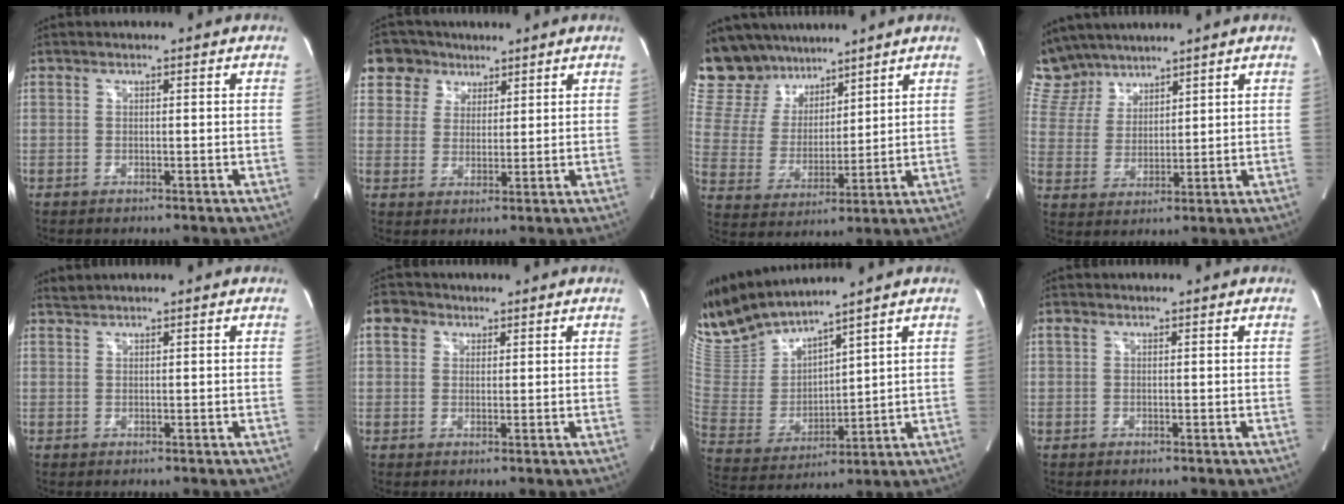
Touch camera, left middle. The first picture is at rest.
{"total": 6.7, "force": [4.0, 5.3, 0.6], "torque": [-0.012, 0.017, 0.076]}
{"total": 14.5, "force": [12.4, 7.0, 2.6], "torque": [-0.063, 0.027, 0.236]}
{"total": 8.6, "force": [7.8, 3.6, 0.9], "torque": [-0.030, 0.015, 0.165]}
{"total": 0.9, "force": [0.8, -0.2, -0.2], "torque": [-0.003, 0.006, 0.021]}
{"total": 3.6, "force": [1.7, 2.9, 1.1], "torque": [-0.027, 0.016, 0.034]}
{"total": 12.3, "force": [11.5, 0.5, 4.3], "torque": [-0.107, -0.004, 0.247]}
{"total": 0.7, "force": [0.3, 0.5, 0.4], "torque": [-0.011, 0.012, 0.006]}